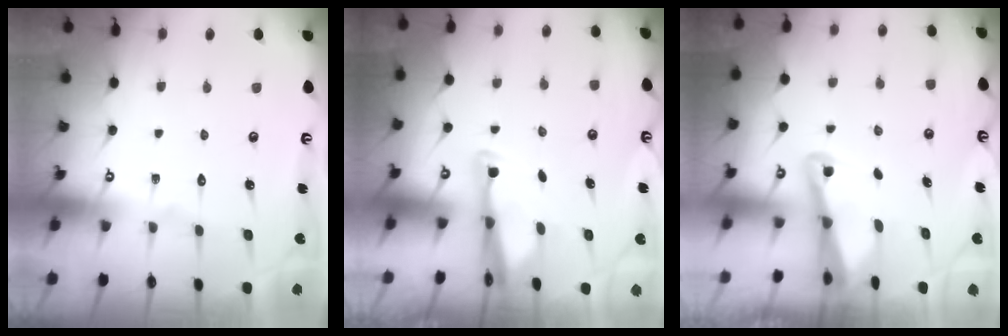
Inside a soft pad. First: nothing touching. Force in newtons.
{"total": 3.0, "press": 2.9, "slide": 0.8}
{"total": 2.7, "press": 2.6, "slide": 0.6}